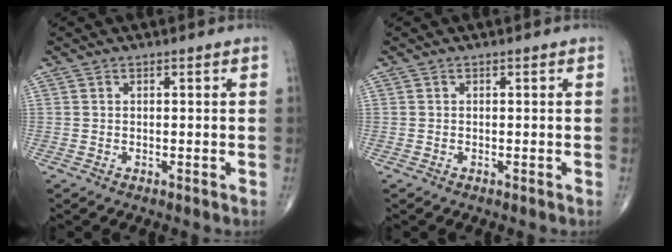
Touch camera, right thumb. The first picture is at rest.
{"total": 0.0}